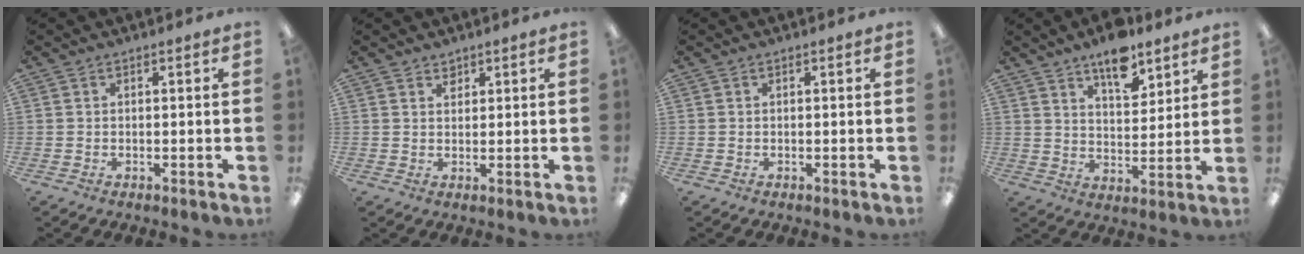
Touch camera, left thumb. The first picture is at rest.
{"total": 1.8, "force": [1.5, 1.0, 0.2], "torque": [0.011, -0.009, 0.027]}
{"total": 0.0}
{"total": 10.4, "force": [7.8, 4.4, 5.3], "torque": [-0.069, -0.045, 0.134]}